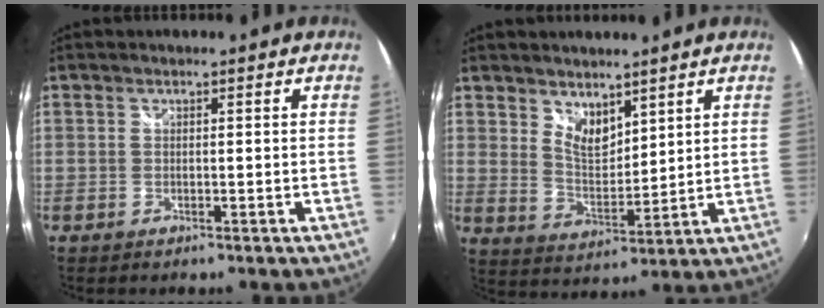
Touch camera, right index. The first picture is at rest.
{"total": 6.3, "force": [4.4, 3.2, 3.2], "torque": [-0.045, -0.004, 0.083]}